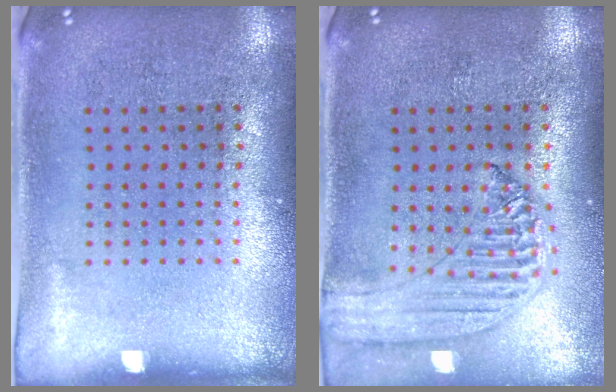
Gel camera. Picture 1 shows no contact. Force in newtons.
{"total": 1.3, "press": 1.2, "slide": 0.2}